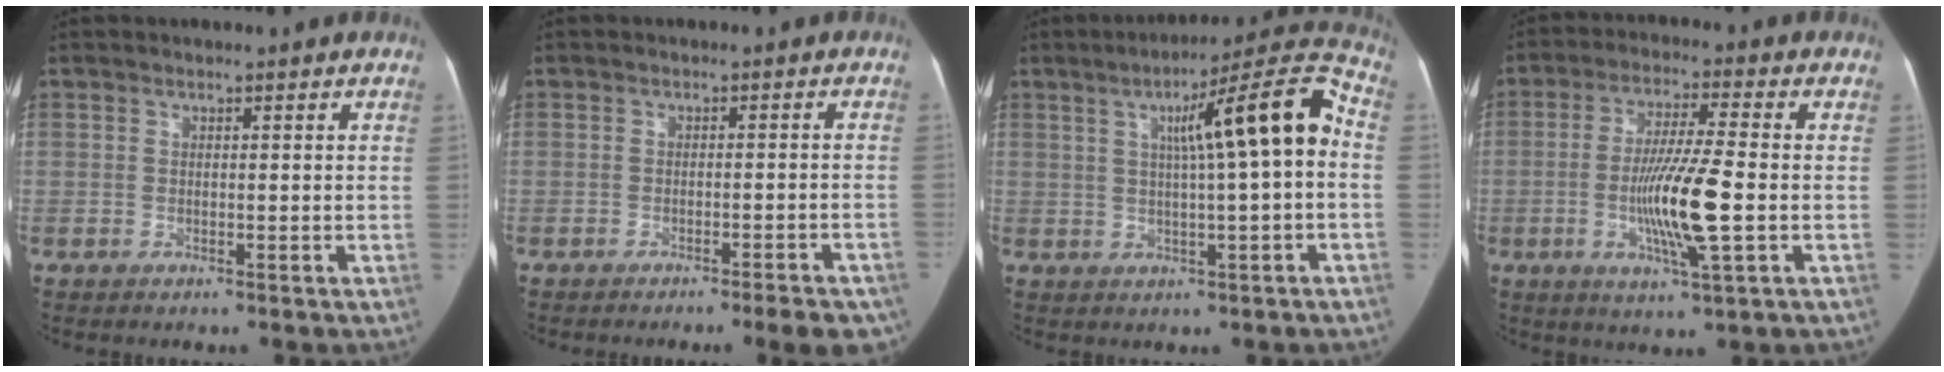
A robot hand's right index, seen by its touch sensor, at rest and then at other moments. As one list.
[{"total": 7.3, "force": [-5.7, 1.2, 4.4], "torque": [-0.035, 0.010, -0.074]}, {"total": 13.6, "force": [1.7, 0.8, 13.5], "torque": [-0.193, 0.038, 0.022]}, {"total": 11.7, "force": [-2.3, 0.6, 11.5], "torque": [-0.218, -0.010, -0.044]}]